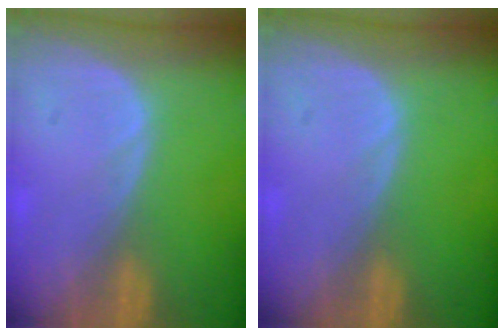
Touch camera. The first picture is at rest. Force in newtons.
{"total": 0.0}